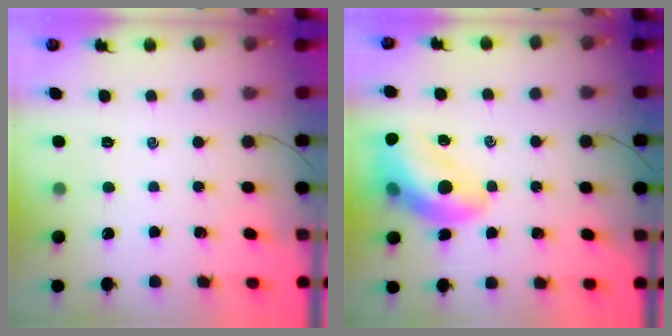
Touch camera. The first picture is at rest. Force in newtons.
{"total": 14.7, "press": 14.2, "slide": 3.7}